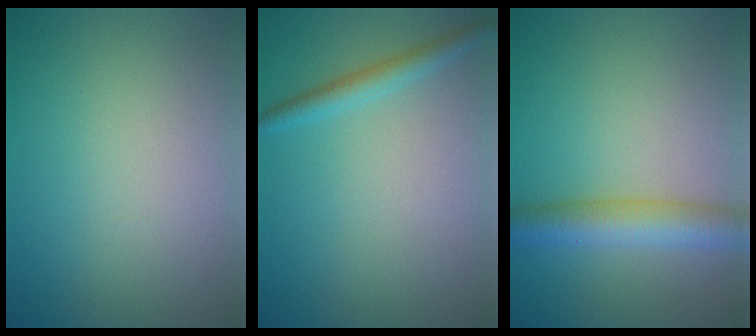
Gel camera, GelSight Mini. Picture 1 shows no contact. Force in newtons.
{"total": 2.0, "press": 2.0, "slide": 0.1}
{"total": 5.1, "press": 5.1, "slide": 0.1}